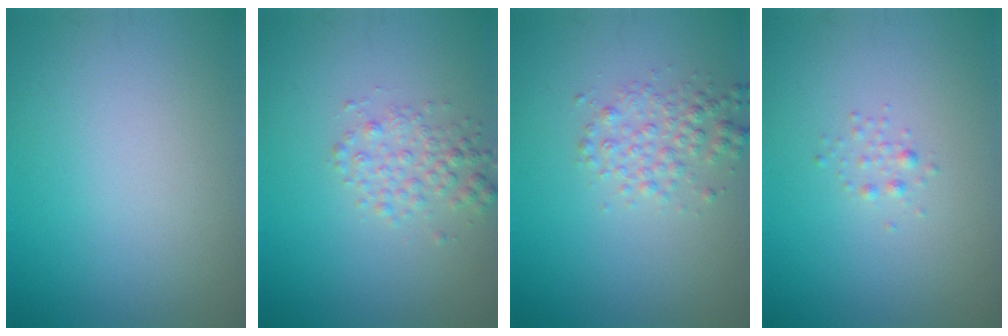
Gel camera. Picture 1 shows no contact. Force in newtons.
{"total": 2.4, "press": 2.4, "slide": 0.1}
{"total": 2.4, "press": 2.4, "slide": 0.0}
{"total": 0.8, "press": 0.8, "slide": 0.0}